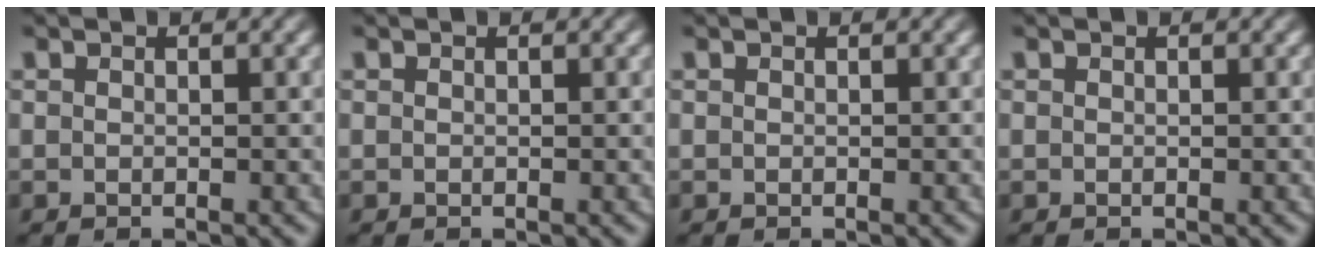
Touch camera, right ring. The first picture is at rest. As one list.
[{"total": 0.0}, {"total": 0.0}, {"total": 0.0}]